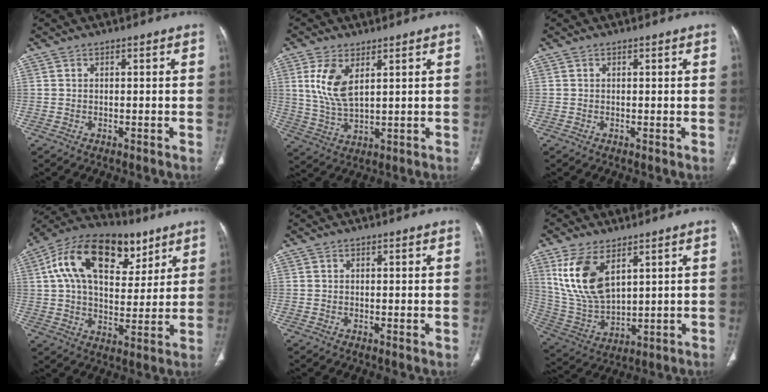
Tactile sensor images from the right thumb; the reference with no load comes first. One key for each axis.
{"total": 8.4, "fx": 3.2, "fy": 3.9, "fz": 6.6, "tx": -0.135, "ty": -0.011, "tz": 0.074}
{"total": 0.0}
{"total": 22.1, "fx": 9.4, "fy": 13.1, "fz": 15.1, "tx": -0.231, "ty": 0.007, "tz": 0.151}
{"total": 0.5, "fx": 0.2, "fy": 0.1, "fz": 0.5, "tx": -0.013, "ty": -0.004, "tz": 0.001}
{"total": 13.4, "fx": 6.0, "fy": 6.8, "fz": 9.8, "tx": -0.192, "ty": -0.023, "tz": 0.138}